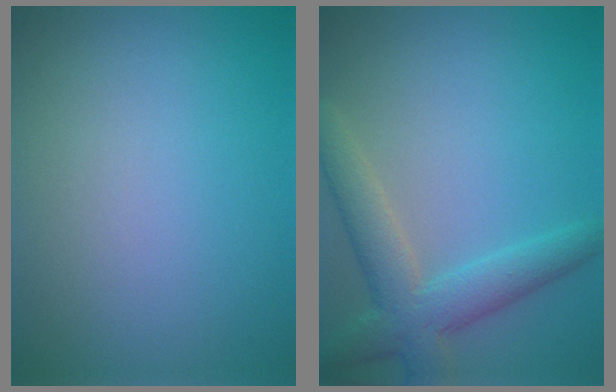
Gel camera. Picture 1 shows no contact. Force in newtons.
{"total": 4.8, "press": 4.8, "slide": 0.1}